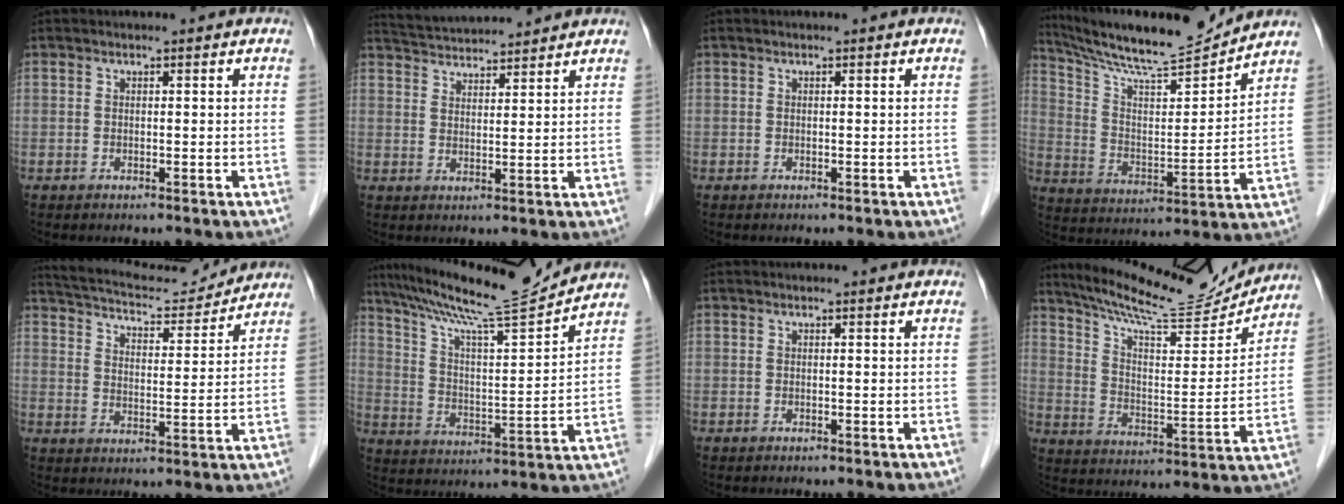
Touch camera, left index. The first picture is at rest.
{"total": 8.6, "force": [8.4, 0.4, 1.8], "torque": [-0.042, 0.031, 0.137]}
{"total": 0.0}
{"total": 15.8, "force": [14.9, 0.3, 5.3], "torque": [-0.104, -0.004, 0.253]}
{"total": 13.6, "force": [12.8, 2.5, 3.9], "torque": [-0.069, 0.020, 0.193]}
{"total": 15.8, "force": [14.4, -1.0, 6.4], "torque": [-0.117, -0.010, 0.234]}
{"total": 0.0}
{"total": 18.1, "force": [17.1, 2.1, 5.7], "torque": [-0.102, -0.021, 0.258]}